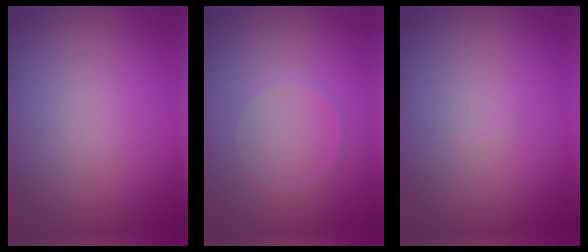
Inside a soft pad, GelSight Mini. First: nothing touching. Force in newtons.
{"total": 0.6, "press": 0.6, "slide": 0.1}
{"total": 0.0}